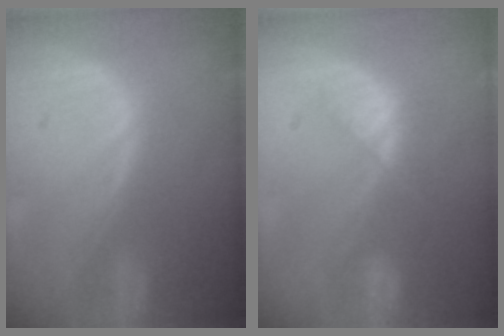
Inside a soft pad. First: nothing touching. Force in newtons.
{"total": 4.6, "press": 4.6, "slide": 0.5}